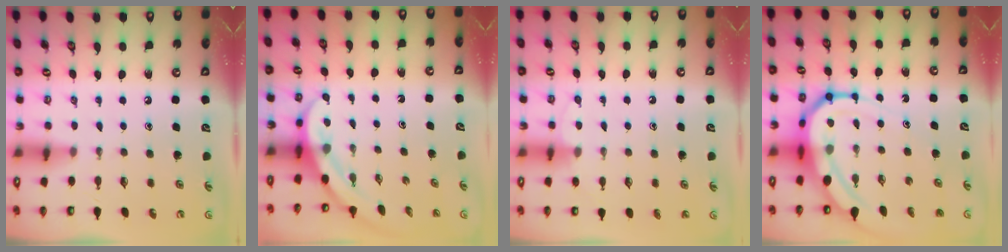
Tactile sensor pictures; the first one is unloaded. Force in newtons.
{"total": 5.4, "press": 5.4, "slide": 0.3}
{"total": 4.5, "press": 4.4, "slide": 0.4}
{"total": 13.6, "press": 13.5, "slide": 1.5}